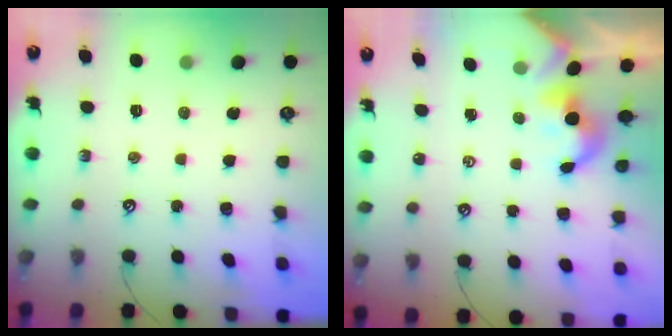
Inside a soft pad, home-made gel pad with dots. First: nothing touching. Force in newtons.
{"total": 2.4, "press": 2.4, "slide": 0.3}